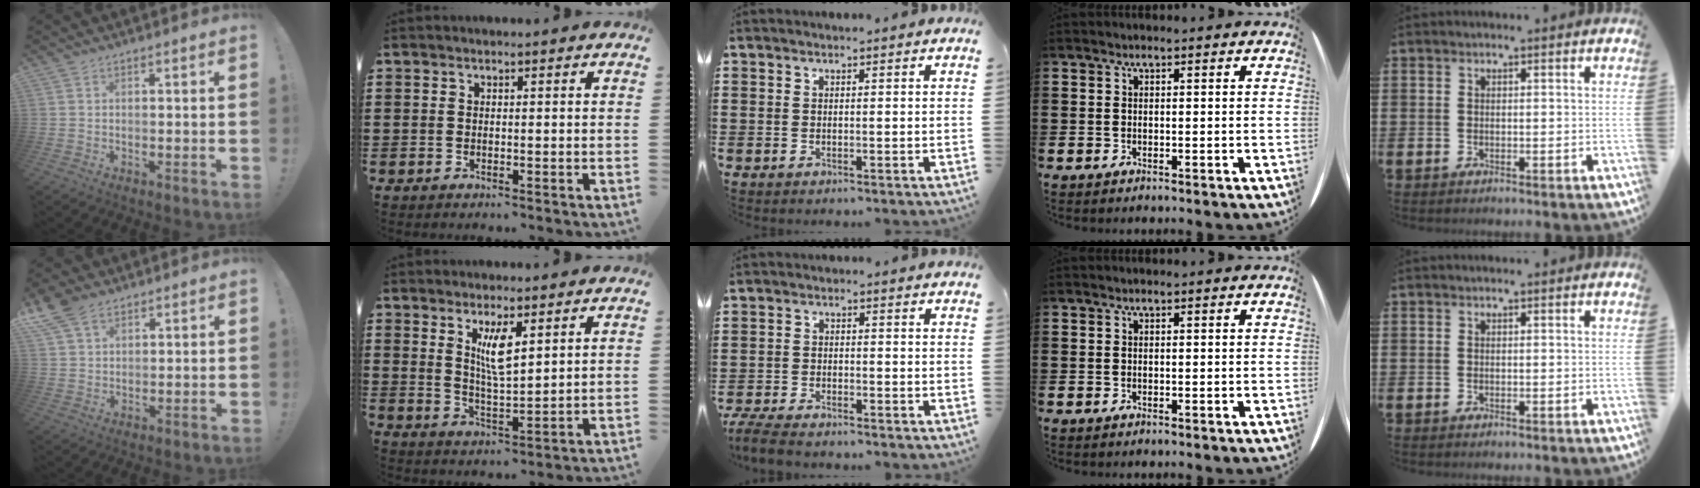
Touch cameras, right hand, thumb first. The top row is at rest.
{"thumb": {"total": 7.5, "force": [5.2, 4.1, 3.7], "torque": [-0.067, -0.016, 0.102]}, "index": {"total": 5.6, "force": [2.5, 1.5, 4.7], "torque": [-0.091, 0.000, 0.042]}, "middle": {"total": 3.7, "force": [-3.5, 0.3, 1.2], "torque": [-0.040, -0.008, -0.076]}}